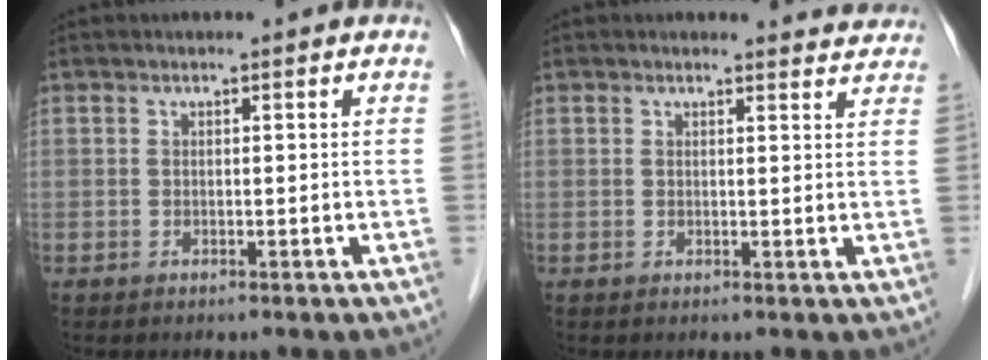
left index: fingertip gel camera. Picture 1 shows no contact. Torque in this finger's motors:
{"motor_torque": [0.93, -1.21, 0.17, 0.04]}